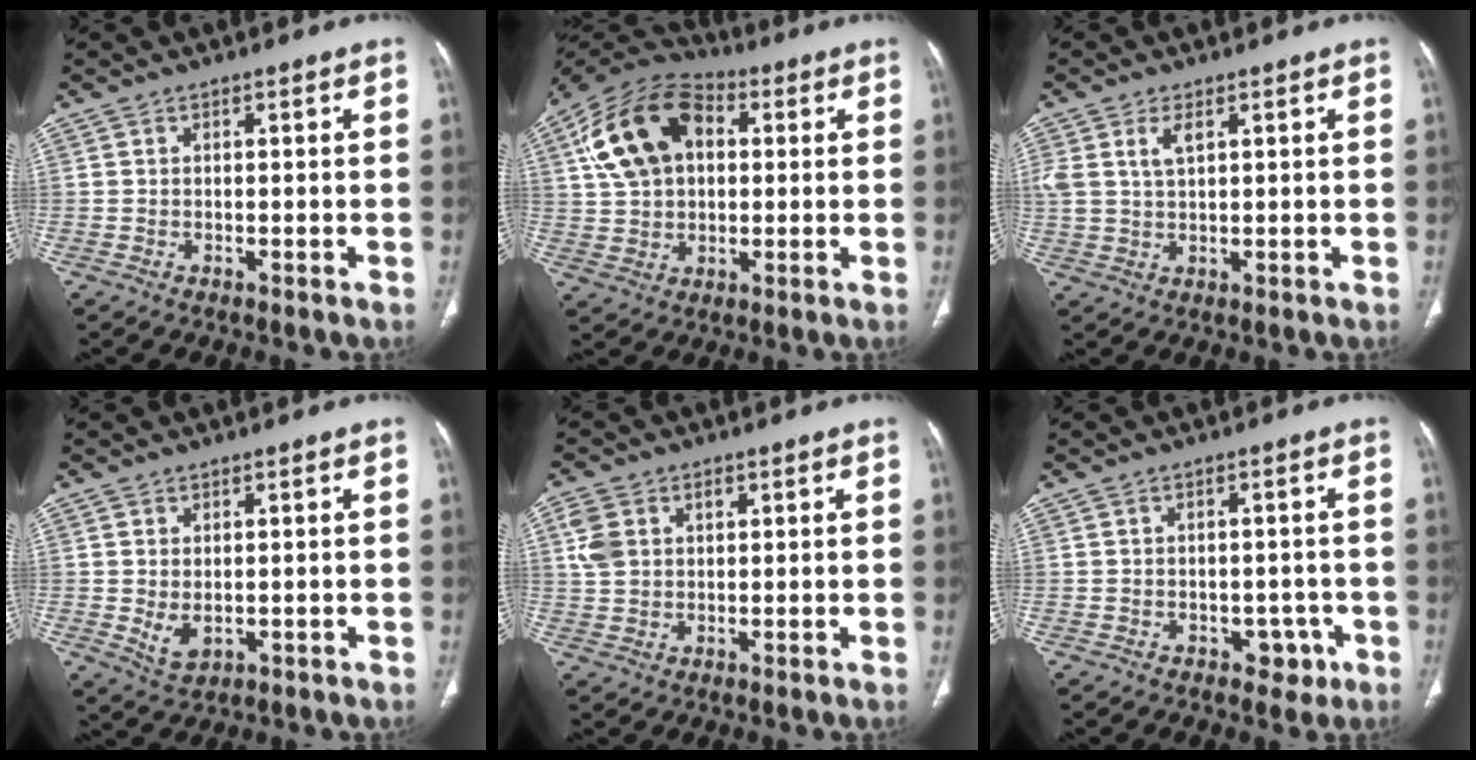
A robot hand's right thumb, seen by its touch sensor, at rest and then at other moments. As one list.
[{"total": 17.3, "force": [4.2, 11.5, 12.2], "torque": [-0.206, 0.019, 0.069]}, {"total": 5.2, "force": [2.1, 2.7, 3.9], "torque": [-0.089, 0.000, 0.050]}, {"total": 3.9, "force": [-0.2, 2.6, 3.0], "torque": [-0.051, -0.009, 0.010]}, {"total": 6.0, "force": [1.9, 4.6, 3.4], "torque": [-0.060, 0.001, 0.038]}, {"total": 3.8, "force": [-1.7, 2.9, 1.9], "torque": [0.000, 0.009, -0.017]}]